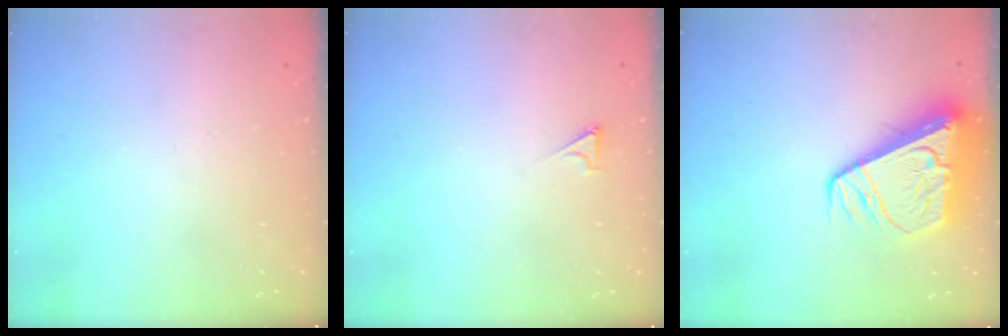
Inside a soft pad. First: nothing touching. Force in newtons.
{"total": 2.1, "press": 2.1, "slide": 0.3}
{"total": 11.9, "press": 11.8, "slide": 1.3}